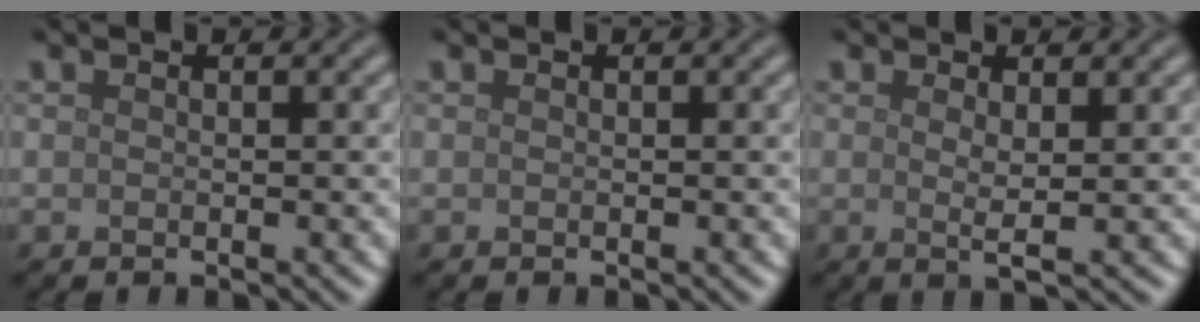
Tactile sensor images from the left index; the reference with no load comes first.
{"total": 0.0}
{"total": 1.8, "force": [0.4, 0.3, 1.7], "torque": [-0.030, -0.006, 0.005]}